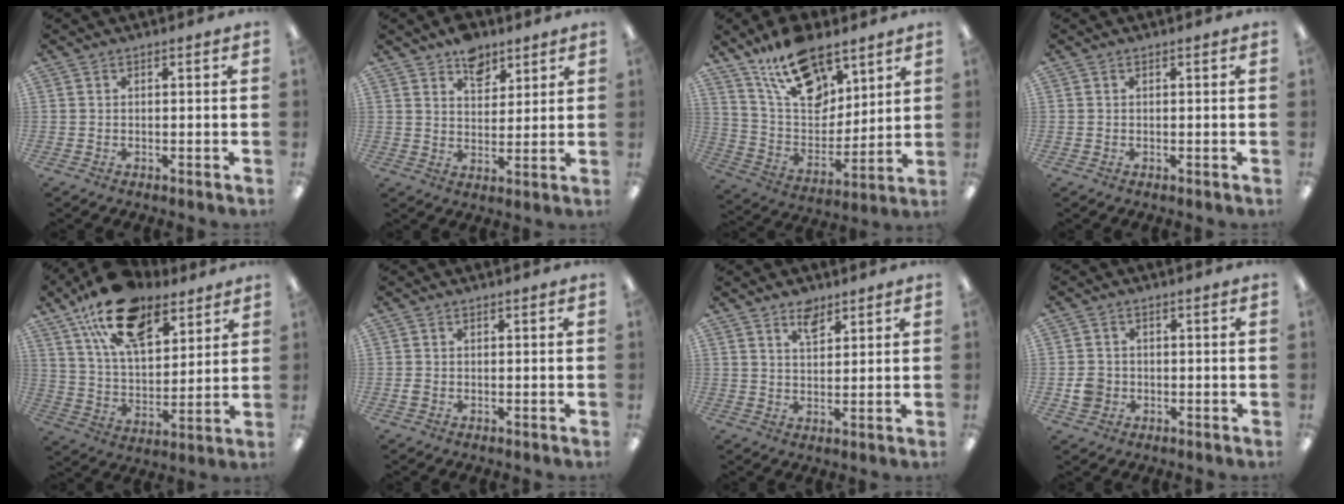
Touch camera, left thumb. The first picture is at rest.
{"total": 7.7, "force": [5.5, 4.7, 2.8], "torque": [-0.025, -0.028, 0.096]}
{"total": 17.9, "force": [12.5, 9.1, 9.0], "torque": [-0.158, -0.068, 0.226]}
{"total": 0.0}
{"total": 19.2, "force": [12.6, 9.3, 11.1], "torque": [-0.186, -0.055, 0.223]}
{"total": 1.2, "force": [-0.2, 0.9, 0.8], "torque": [-0.014, 0.003, -0.004]}
{"total": 4.9, "force": [3.8, 2.2, 2.1], "torque": [-0.026, -0.020, 0.065]}
{"total": 4.0, "force": [-0.8, 3.7, 1.4], "torque": [-0.007, 0.001, -0.015]}